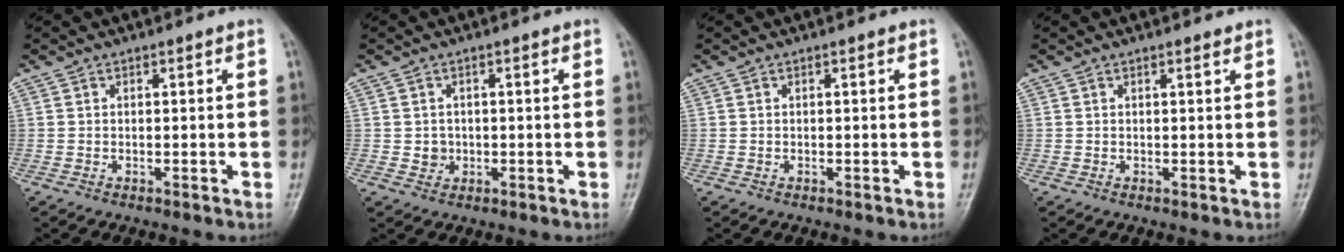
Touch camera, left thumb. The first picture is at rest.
{"total": 2.1, "force": [-0.1, 2.0, 0.6], "torque": [0.002, 0.004, 0.001]}
{"total": 0.0}
{"total": 0.8, "force": [0.7, 0.1, 0.5], "torque": [-0.008, -0.004, 0.010]}